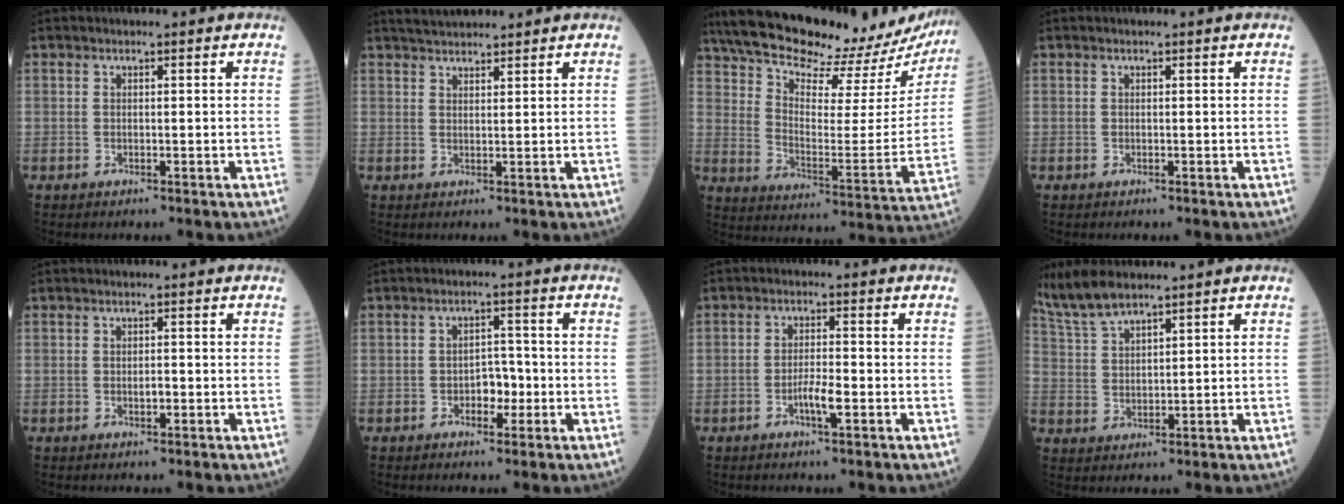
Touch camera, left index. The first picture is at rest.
{"total": 4.4, "force": [4.2, 0.8, 1.3], "torque": [-0.022, 0.030, 0.073]}
{"total": 30.0, "force": [26.2, 7.7, 12.4], "torque": [-0.218, -0.048, 0.345]}
{"total": 0.0}
{"total": 1.2, "force": [-0.4, 0.5, 1.0], "torque": [-0.017, -0.001, -0.007]}
{"total": 3.5, "force": [-1.2, 2.1, 2.5], "torque": [-0.032, 0.006, -0.023]}
{"total": 3.3, "force": [-1.5, 0.5, 3.0], "torque": [-0.057, -0.001, -0.029]}
{"total": 6.6, "force": [5.8, 0.9, 3.0], "torque": [-0.082, 0.015, 0.128]}